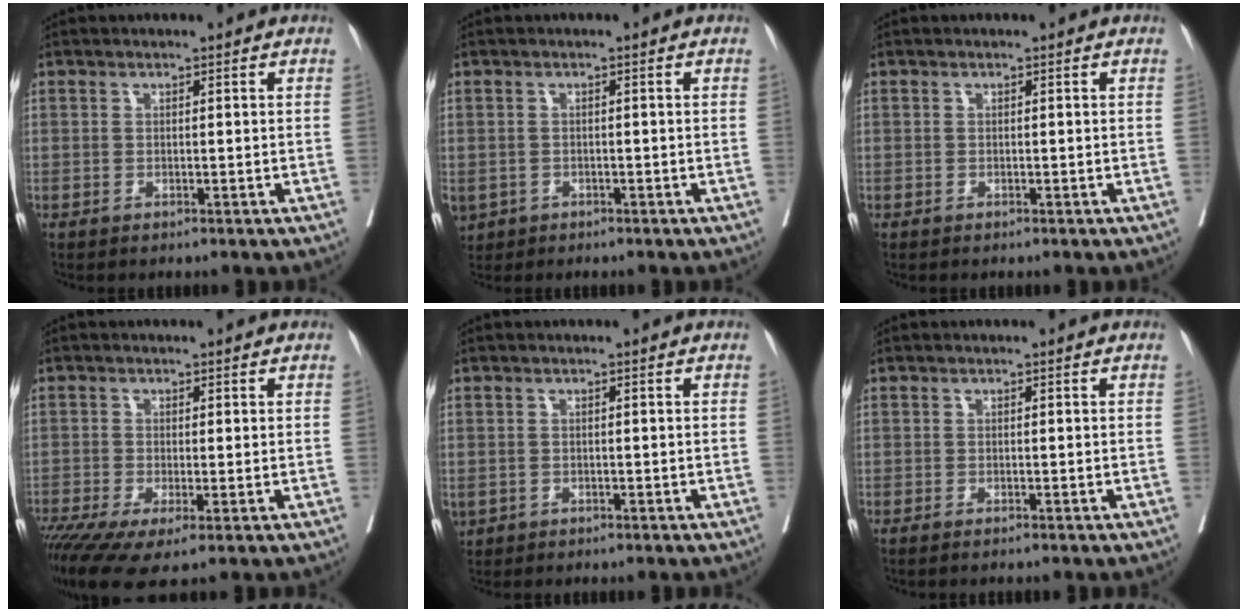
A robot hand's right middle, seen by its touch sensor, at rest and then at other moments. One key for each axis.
{"total": 4.7, "fx": -2.3, "fy": 3.8, "fz": 1.5, "tx": -0.042, "ty": -0.002, "tz": -0.032}
{"total": 0.0}
{"total": 8.0, "fx": -4.3, "fy": 1.9, "fz": 6.5, "tx": -0.120, "ty": -0.018, "tz": -0.077}
{"total": 1.6, "fx": -0.6, "fy": 1.4, "fz": 0.6, "tx": -0.016, "ty": 0.001, "tz": -0.002}
{"total": 1.6, "fx": 1.4, "fy": -0.9, "fz": 0.3, "tx": 0.004, "ty": -0.007, "tz": 0.031}